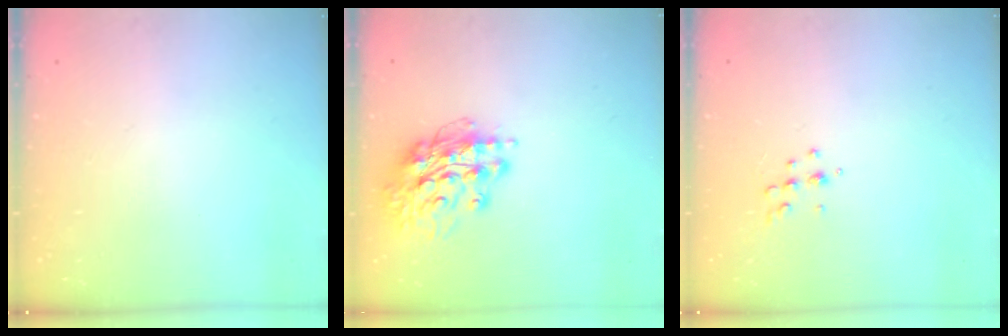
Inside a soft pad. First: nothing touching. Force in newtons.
{"total": 16.7, "press": 16.7, "slide": 1.6}
{"total": 6.3, "press": 6.2, "slide": 0.8}